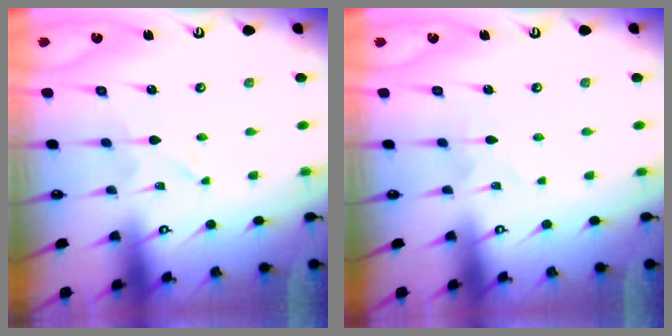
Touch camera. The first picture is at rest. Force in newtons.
{"total": 2.7, "press": 2.7, "slide": 0.3}